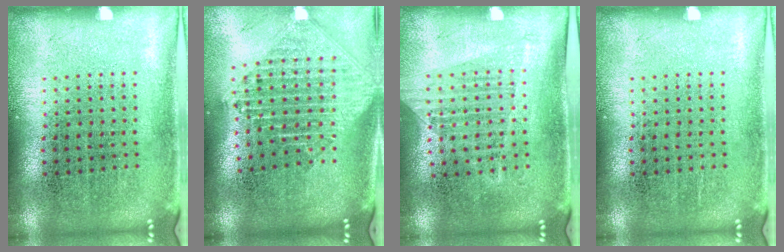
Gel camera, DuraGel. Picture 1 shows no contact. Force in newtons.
{"total": 2.5, "press": 1.9, "slide": 1.5}
{"total": 1.3, "press": 1.2, "slide": 0.4}
{"total": 0.0}